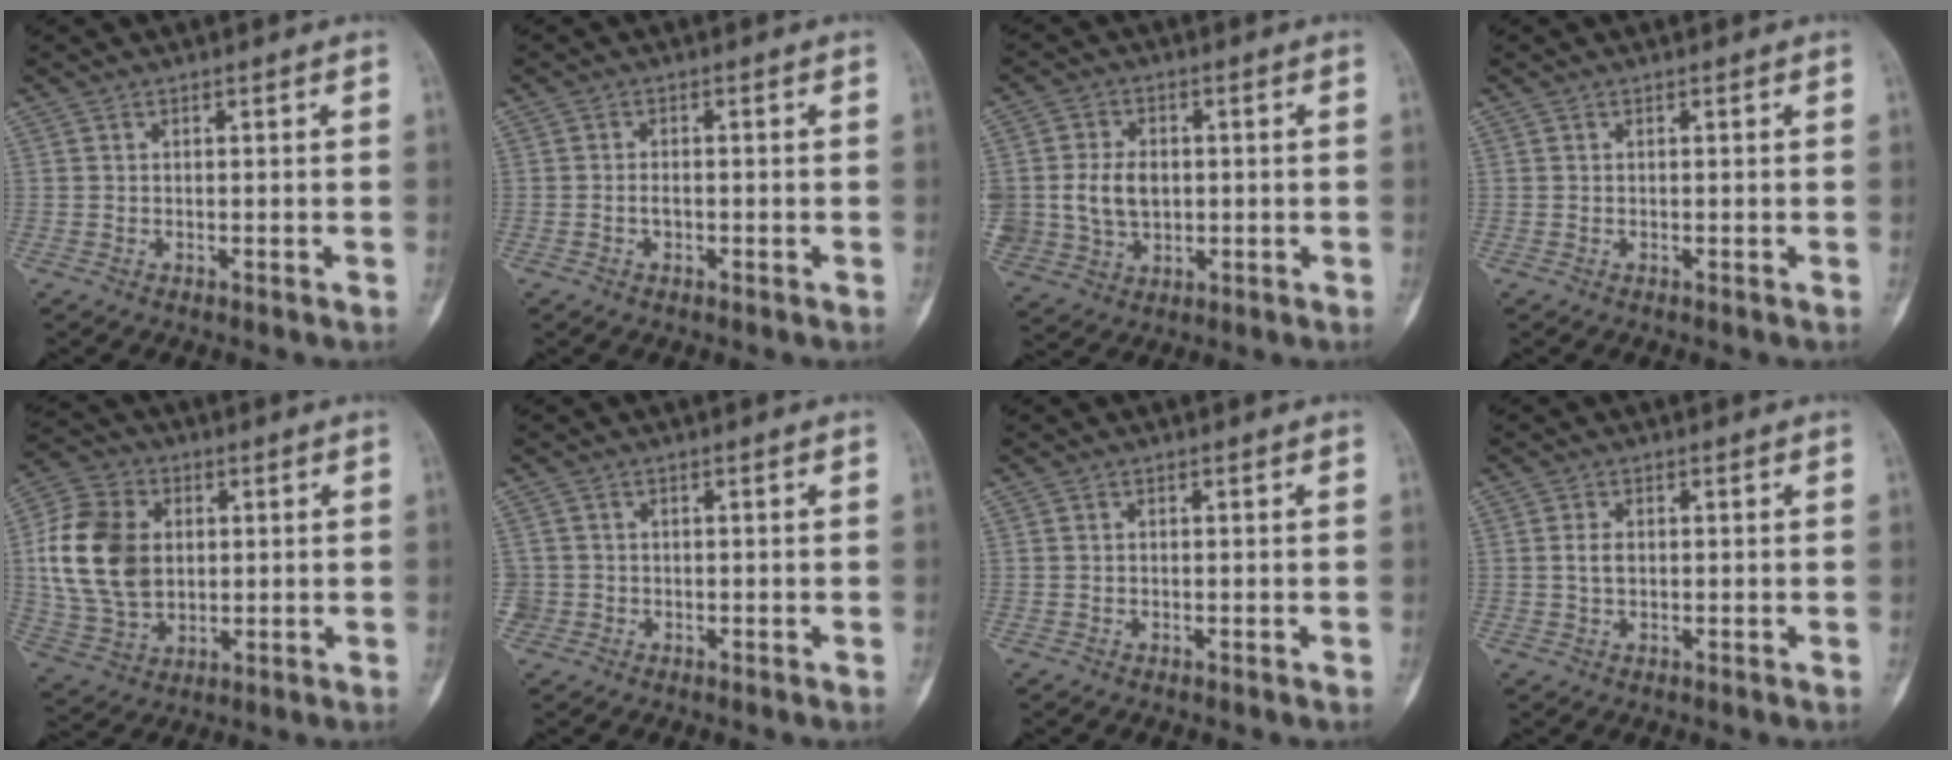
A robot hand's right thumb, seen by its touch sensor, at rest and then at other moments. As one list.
[{"total": 1.7, "force": [-0.6, 1.1, 1.1], "torque": [-0.019, 0.007, -0.011]}, {"total": 11.5, "force": [0.2, 8.8, 7.5], "torque": [-0.148, 0.003, 0.021]}, {"total": 0.0}, {"total": 16.5, "force": [1.8, 12.1, 11.1], "torque": [-0.194, 0.004, 0.038]}, {"total": 2.0, "force": [-0.6, 2.0, -0.1], "torque": [0.015, 0.009, -0.014]}, {"total": 0.0}, {"total": 2.2, "force": [0.1, 1.4, 1.7], "torque": [-0.030, 0.002, 0.001]}]